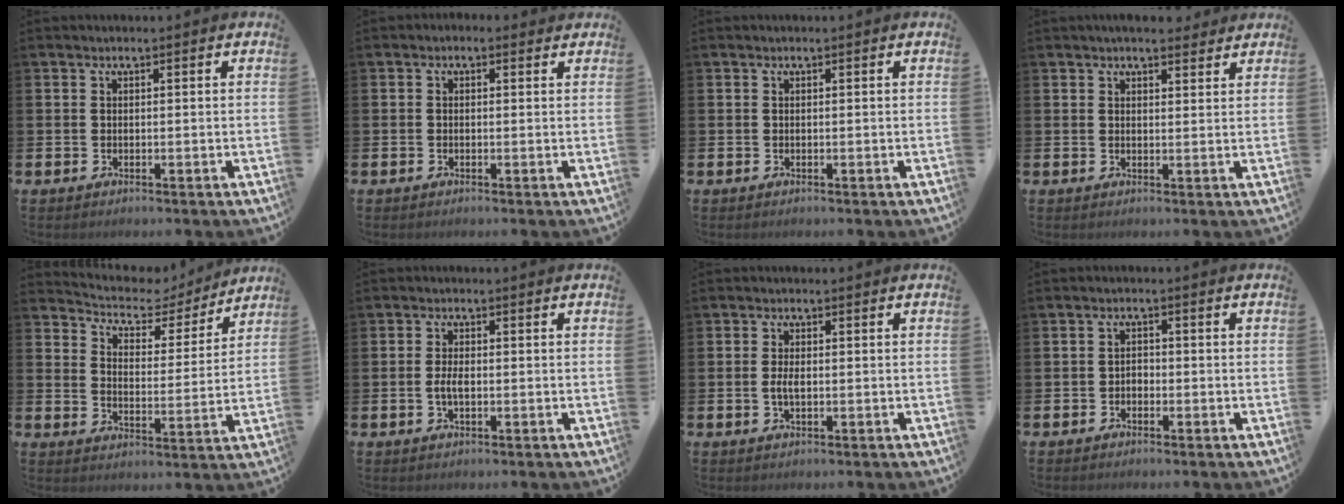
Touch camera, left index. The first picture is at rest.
{"total": 0.6, "force": [-0.2, 0.5, 0.3], "torque": [-0.005, 0.005, -0.006]}
{"total": 0.0}
{"total": 3.2, "force": [3.1, 0.7, 0.4], "torque": [-0.005, -0.011, 0.055]}
{"total": 5.6, "force": [5.1, 2.0, 0.8], "torque": [-0.044, -0.045, 0.083]}
{"total": 2.3, "force": [-0.4, 1.0, 2.0], "torque": [-0.036, 0.001, -0.008]}
{"total": 2.1, "force": [-0.2, 0.9, 1.8], "torque": [-0.034, 0.002, -0.006]}
{"total": 1.3, "force": [-0.8, 1.0, 0.5], "torque": [-0.009, 0.003, -0.019]}